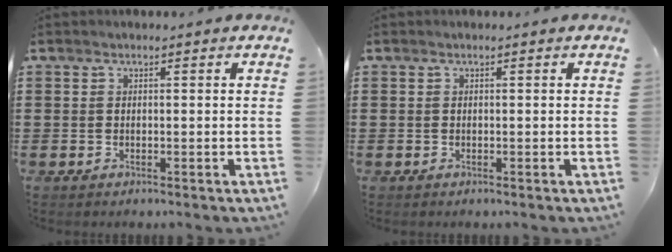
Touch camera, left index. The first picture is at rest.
{"total": 0.0}